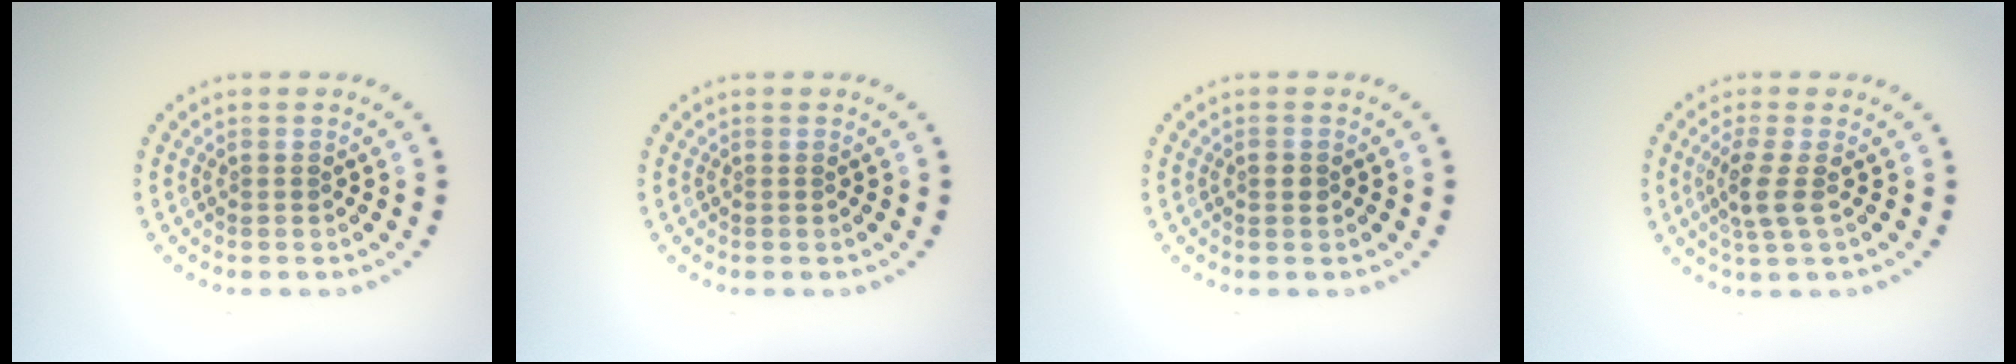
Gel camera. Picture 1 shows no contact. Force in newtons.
{"total": 0.0}
{"total": 1.1, "press": 1.1, "slide": 0.0}
{"total": 2.6, "press": 2.1, "slide": 1.5}